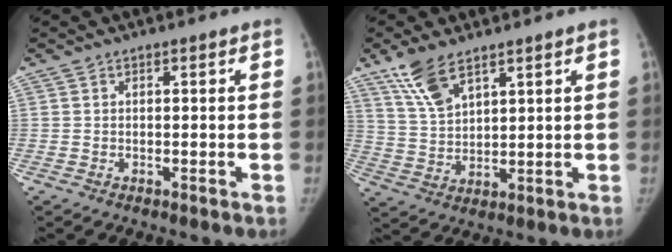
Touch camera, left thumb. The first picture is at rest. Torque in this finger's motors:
{"motor_torque": [1.07, 0.69, 0.65, -0.98, 0.26]}